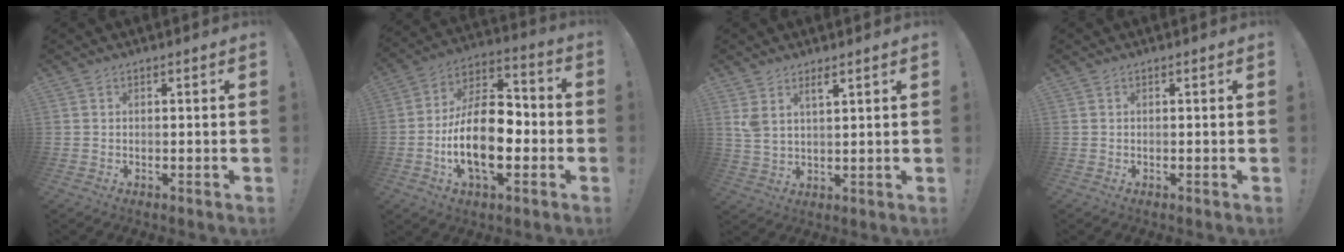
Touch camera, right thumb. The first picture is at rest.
{"total": 20.0, "force": [-4.3, 10.4, 16.5], "torque": [-0.303, 0.010, -0.071]}
{"total": 4.9, "force": [3.2, 1.9, 3.2], "torque": [-0.056, -0.015, 0.058]}
{"total": 0.0}